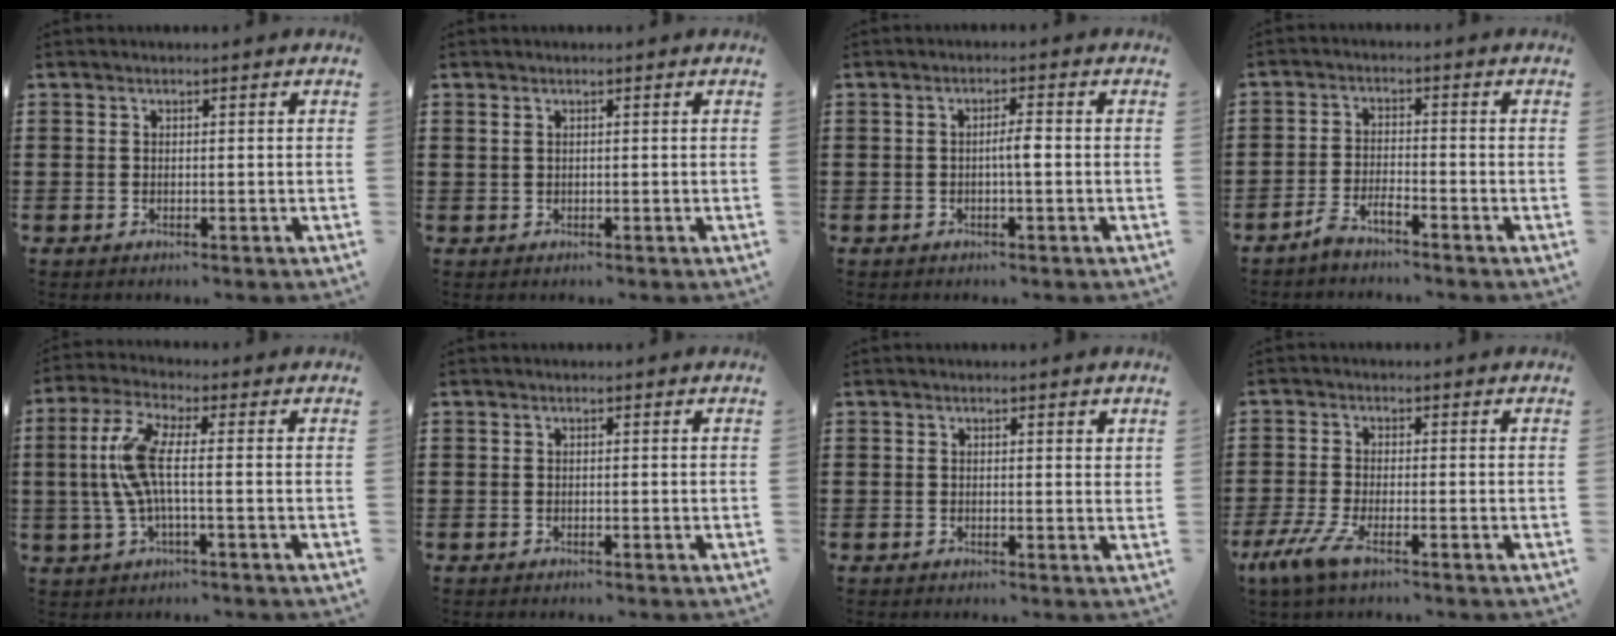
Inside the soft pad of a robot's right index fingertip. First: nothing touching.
{"total": 0.6, "force": [0.4, 0.2, 0.3], "torque": [-0.008, 0.002, 0.007]}
{"total": 2.5, "force": [-0.4, 0.4, 2.4], "torque": [-0.044, 0.002, -0.008]}
{"total": 2.9, "force": [-2.6, 0.2, 1.1], "torque": [-0.029, 0.003, -0.053]}
{"total": 8.5, "force": [-0.1, 2.1, 8.3], "torque": [-0.201, -0.016, -0.016]}
{"total": 0.0}
{"total": 0.7, "force": [0.4, 0.3, 0.5], "torque": [-0.010, 0.005, 0.008]}
{"total": 4.6, "force": [-2.5, 0.6, 3.8], "torque": [-0.100, -0.021, -0.052]}